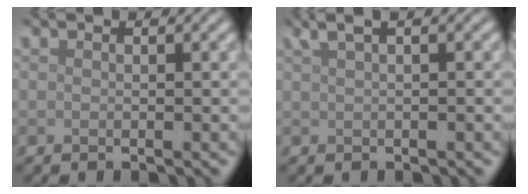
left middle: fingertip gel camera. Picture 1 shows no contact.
{"total": 2.7, "force": [1.5, 0.9, 2.1], "torque": [-0.031, 0.008, 0.024]}